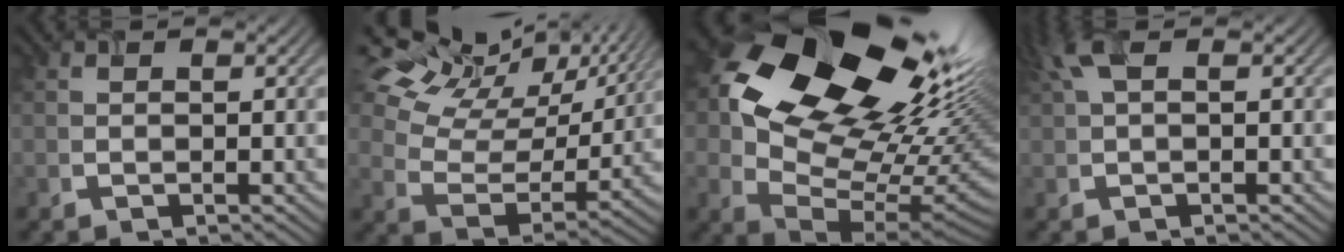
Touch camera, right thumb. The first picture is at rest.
{"total": 17.7, "force": [12.1, 8.8, 9.5], "torque": [-0.246, 0.048, 0.184]}
{"total": 20.8, "force": [6.6, 13.5, 14.4], "torque": [-0.251, -0.014, 0.145]}
{"total": 3.2, "force": [1.2, 0.9, 2.8], "torque": [-0.063, 0.012, 0.020]}